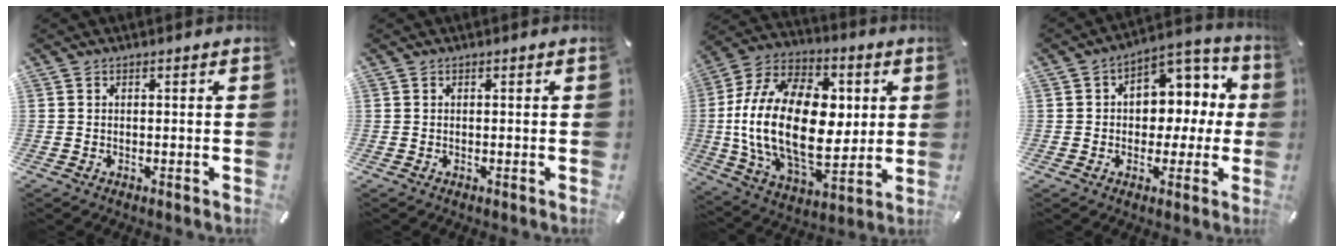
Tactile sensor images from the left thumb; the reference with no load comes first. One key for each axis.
{"total": 0.0}
{"total": 26.9, "fx": 1.2, "fy": 16.9, "fz": 21.0, "tx": -0.421, "ty": -0.011, "tz": 0.022}
{"total": 9.0, "fx": 0.8, "fy": 7.7, "fz": 4.6, "tx": -0.050, "ty": -0.012, "tz": 0.013}